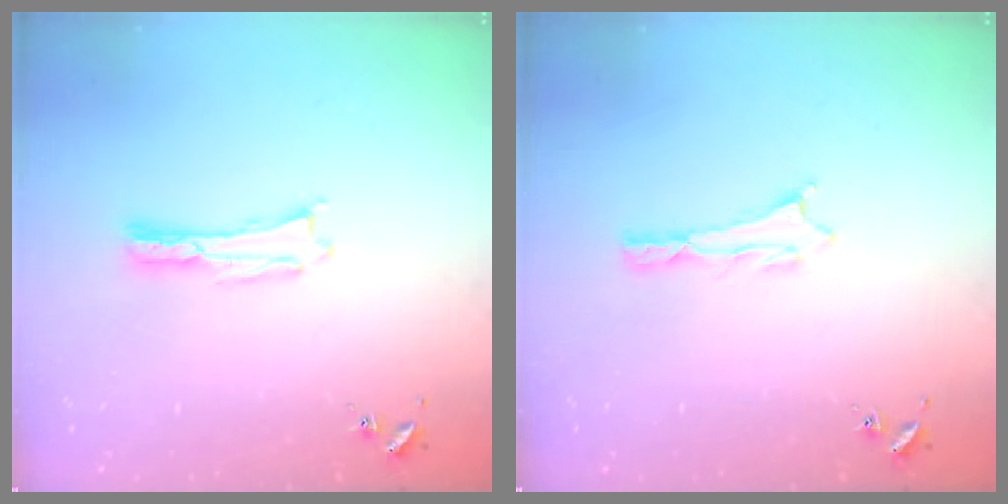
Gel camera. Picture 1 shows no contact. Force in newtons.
{"total": 0.8, "press": 0.8, "slide": 0.2}